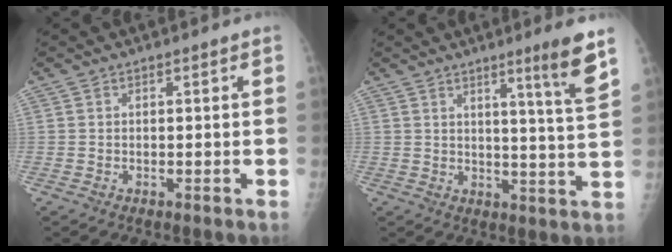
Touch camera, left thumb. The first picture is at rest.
{"total": 8.6, "force": [5.1, -0.7, 6.9], "torque": [-0.095, -0.041, 0.074]}